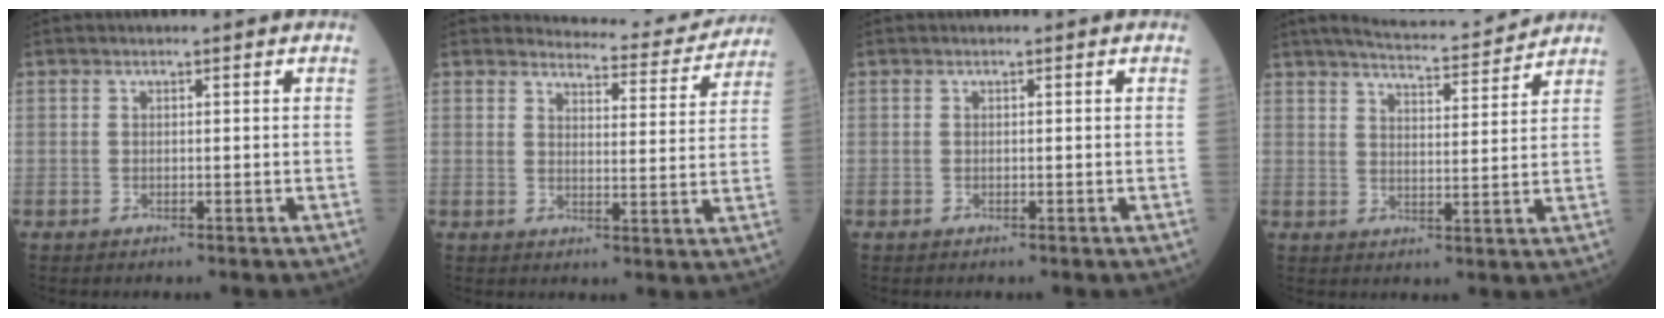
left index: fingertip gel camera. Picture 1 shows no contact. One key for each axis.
{"total": 9.3, "fx": 9.2, "fy": 1.1, "fz": 0.0, "tx": 0.008, "ty": -0.025, "tz": 0.101}
{"total": 0.0}
{"total": 11.0, "fx": 10.4, "fy": 0.7, "fz": 3.7, "tx": -0.061, "ty": 0.005, "tz": 0.144}